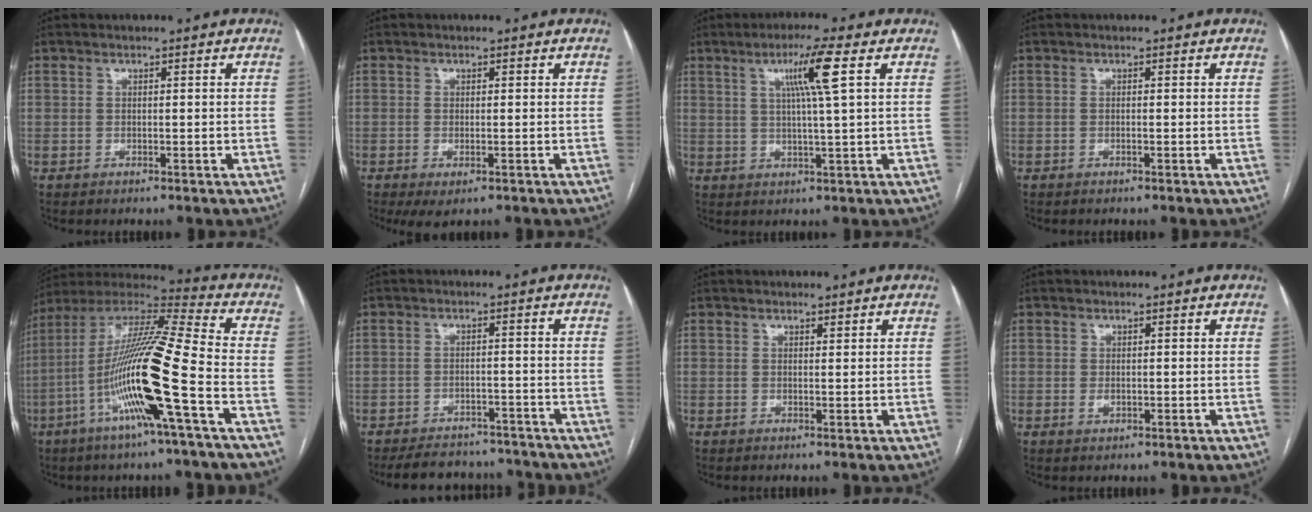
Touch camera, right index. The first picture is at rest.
{"total": 3.1, "force": [-1.4, 1.1, 2.5], "torque": [-0.044, -0.006, -0.017]}
{"total": 7.1, "force": [2.7, -1.1, 6.5], "torque": [-0.115, 0.001, 0.047]}
{"total": 0.0}
{"total": 19.4, "force": [-5.9, -0.3, 18.4], "torque": [-0.366, -0.010, -0.124]}
{"total": 9.7, "force": [-8.9, 3.6, 1.5], "torque": [-0.017, 0.010, -0.113]}
{"total": 0.9, "force": [0.8, 0.2, 0.4], "torque": [-0.010, 0.001, 0.012]}
{"total": 1.1, "force": [-0.1, 0.8, 0.8], "torque": [-0.012, -0.001, 0.000]}